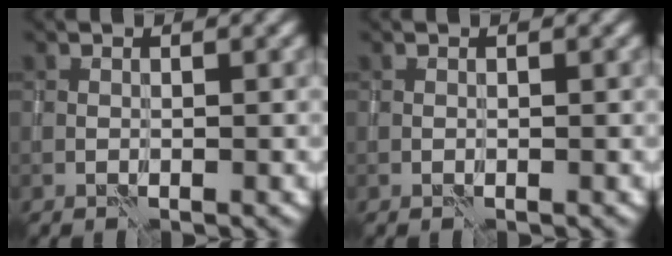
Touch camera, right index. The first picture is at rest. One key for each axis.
{"total": 0.0}